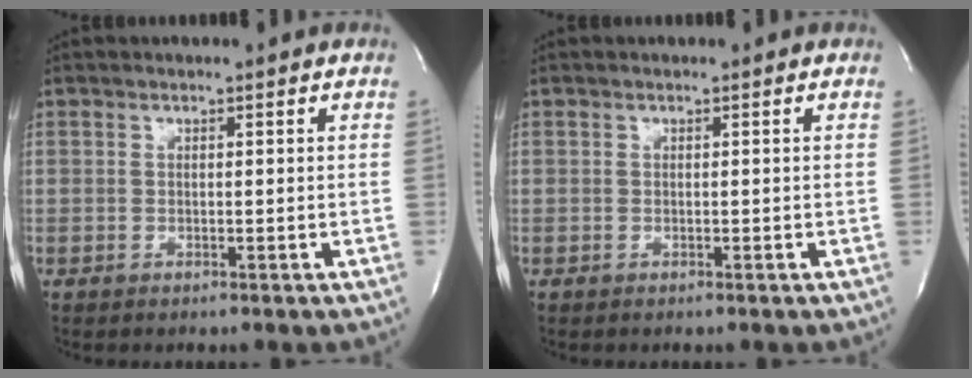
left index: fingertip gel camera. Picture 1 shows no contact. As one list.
[{"total": 0.0}]